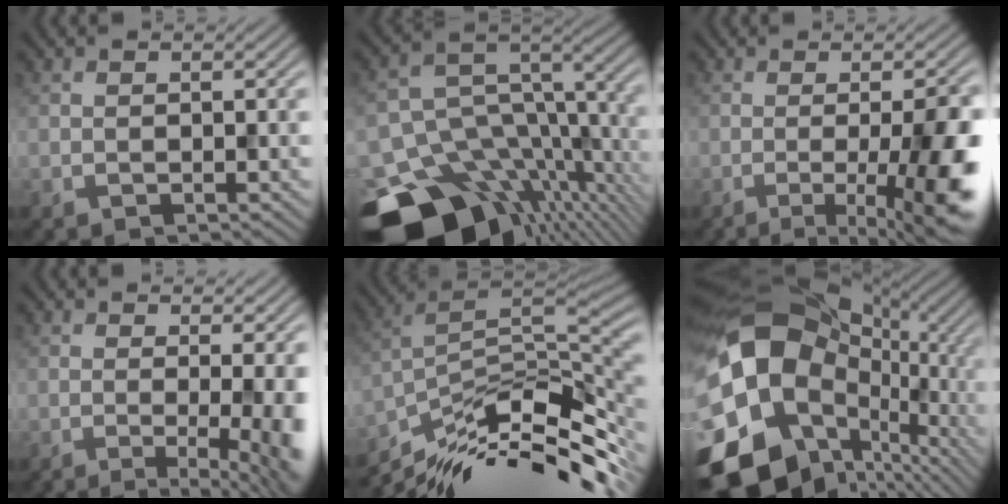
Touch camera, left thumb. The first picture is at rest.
{"total": 17.5, "force": [-9.6, 10.3, 10.4], "torque": [-0.216, -0.030, -0.134]}
{"total": 11.9, "force": [-3.3, 2.7, 11.1], "torque": [-0.135, 0.003, -0.043]}
{"total": 7.4, "force": [-0.8, 1.8, 7.1], "torque": [-0.087, -0.013, -0.004]}
{"total": 13.8, "force": [-9.3, 4.1, 9.4], "torque": [-0.190, -0.002, -0.157]}
{"total": 22.2, "force": [-5.2, 16.8, 13.6], "torque": [-0.282, -0.025, -0.063]}